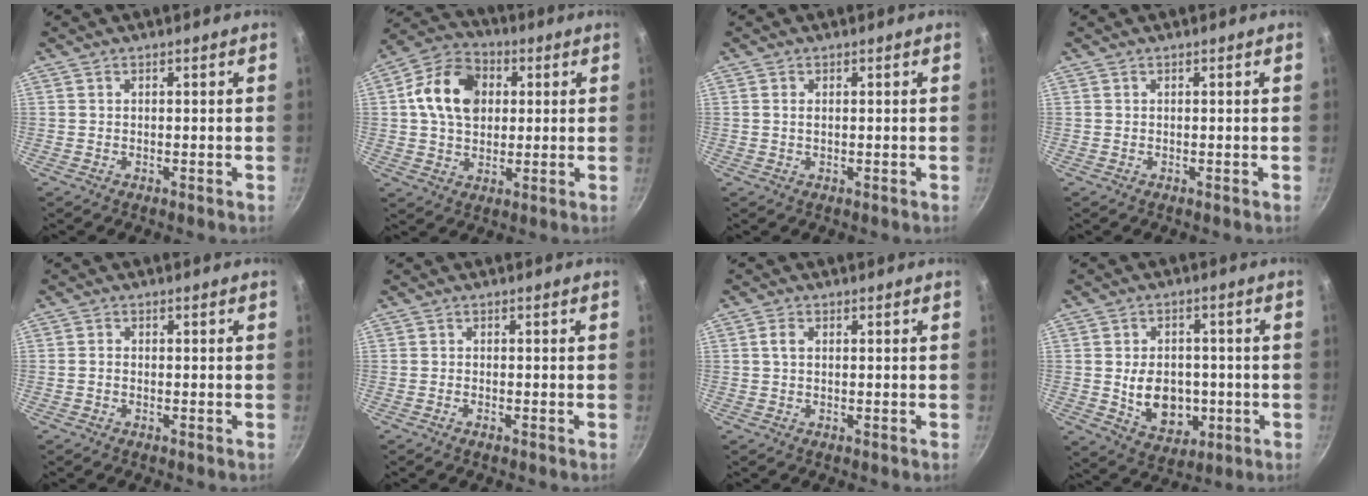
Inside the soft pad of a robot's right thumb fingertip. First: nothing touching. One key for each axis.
{"total": 13.4, "fx": 2.5, "fy": 10.0, "fz": 8.6, "tx": -0.126, "ty": 0.013, "tz": 0.028}
{"total": 1.0, "fx": 0.2, "fy": 0.5, "fz": 0.8, "tx": -0.015, "ty": 0.000, "tz": 0.003}
{"total": 0.0}
{"total": 1.1, "fx": -0.4, "fy": 0.8, "fz": 0.6, "tx": -0.007, "ty": 0.008, "tz": -0.008}
{"total": 0.8, "fx": -0.6, "fy": 0.3, "fz": 0.6, "tx": -0.017, "ty": 0.003, "tz": -0.016}
{"total": 1.7, "fx": 0.3, "fy": 1.1, "fz": 1.3, "tx": -0.025, "ty": 0.003, "tz": 0.005}
{"total": 11.3, "fx": -1.3, "fy": 8.5, "fz": 7.3, "tx": -0.077, "ty": 0.002, "tz": -0.006}